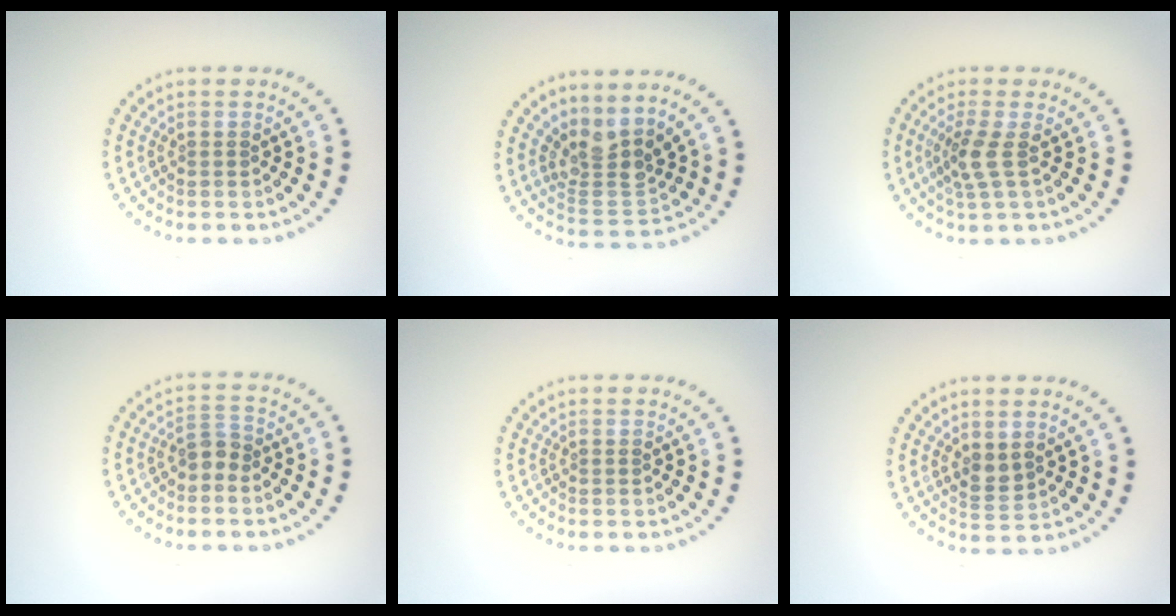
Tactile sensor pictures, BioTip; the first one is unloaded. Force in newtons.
{"total": 3.5, "press": 2.6, "slide": 2.3}
{"total": 2.3, "press": 1.8, "slide": 1.5}
{"total": 1.8, "press": 1.5, "slide": 1.0}
{"total": 0.0}
{"total": 1.6, "press": 1.5, "slide": 0.5}